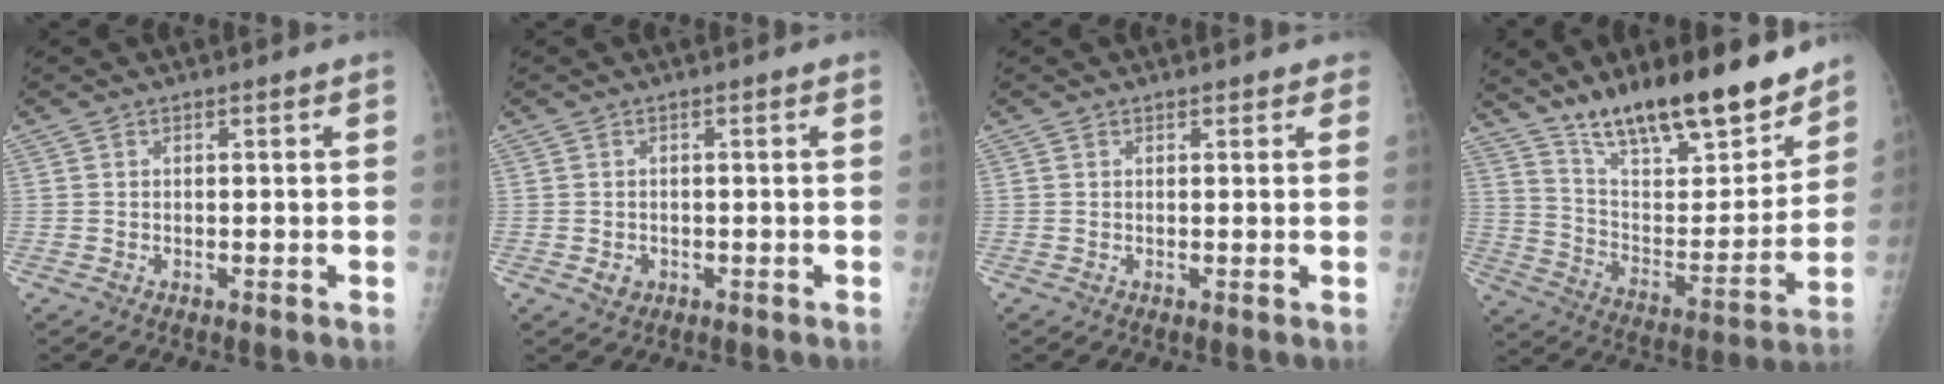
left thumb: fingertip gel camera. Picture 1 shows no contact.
{"total": 1.7, "force": [-0.5, 1.4, 0.7], "torque": [-0.006, 0.002, -0.002]}
{"total": 1.4, "force": [1.2, 0.7, 0.3], "torque": [0.015, 0.000, 0.008]}
{"total": 22.7, "force": [17.5, 6.5, 12.8], "torque": [-0.163, -0.094, 0.292]}